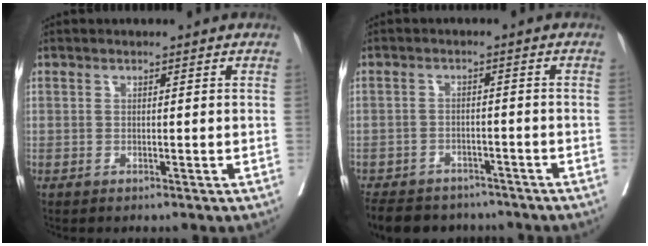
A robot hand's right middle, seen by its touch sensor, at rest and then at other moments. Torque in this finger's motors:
{"motor_torque": [1.08, -1.06, 0.60, 0.13]}